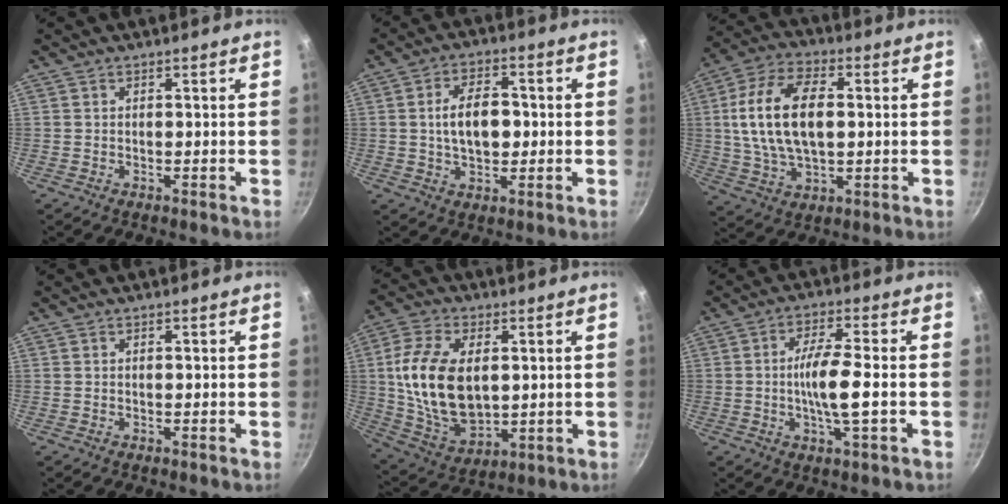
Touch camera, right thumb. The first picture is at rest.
{"total": 9.3, "force": [0.1, 5.6, 7.5], "torque": [-0.105, 0.012, 0.000]}
{"total": 16.5, "force": [1.6, 9.2, 13.6], "torque": [-0.249, 0.010, 0.026]}
{"total": 0.0}
{"total": 18.2, "force": [2.1, 11.0, 14.3], "torque": [-0.253, -0.011, 0.050]}
{"total": 8.7, "force": [-1.3, 1.8, 8.4], "torque": [-0.157, 0.011, -0.030]}